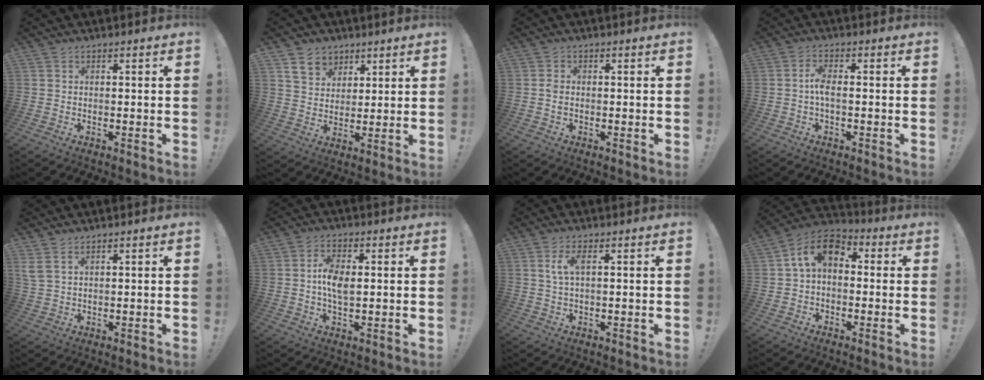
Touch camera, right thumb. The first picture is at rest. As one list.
[{"total": 8.3, "force": [5.0, 6.3, 2.1], "torque": [-0.031, -0.027, 0.098]}, {"total": 1.7, "force": [-0.2, 1.1, 1.2], "torque": [-0.030, 0.009, -0.002]}, {"total": 4.2, "force": [-0.6, 1.4, 3.9], "torque": [-0.078, 0.000, -0.012]}, {"total": 3.2, "force": [2.1, 0.9, 2.3], "torque": [-0.049, -0.005, 0.041]}, {"total": 6.6, "force": [0.4, 3.5, 5.6], "torque": [-0.093, 0.004, 0.005]}, {"total": 4.1, "force": [1.2, 1.2, 3.8], "torque": [-0.068, 0.001, 0.019]}, {"total": 10.5, "force": [1.9, 6.8, 7.8], "torque": [-0.141, 0.018, 0.040]}]